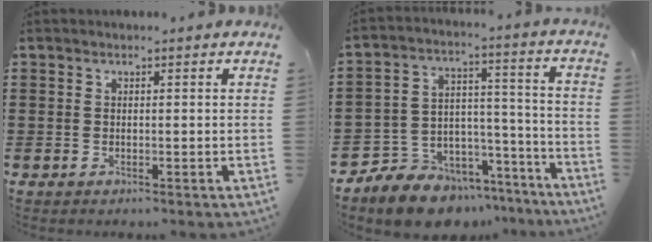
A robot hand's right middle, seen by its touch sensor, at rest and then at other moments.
{"total": 8.7, "force": [-8.0, 3.5, 0.3], "torque": [-0.010, 0.020, -0.150]}